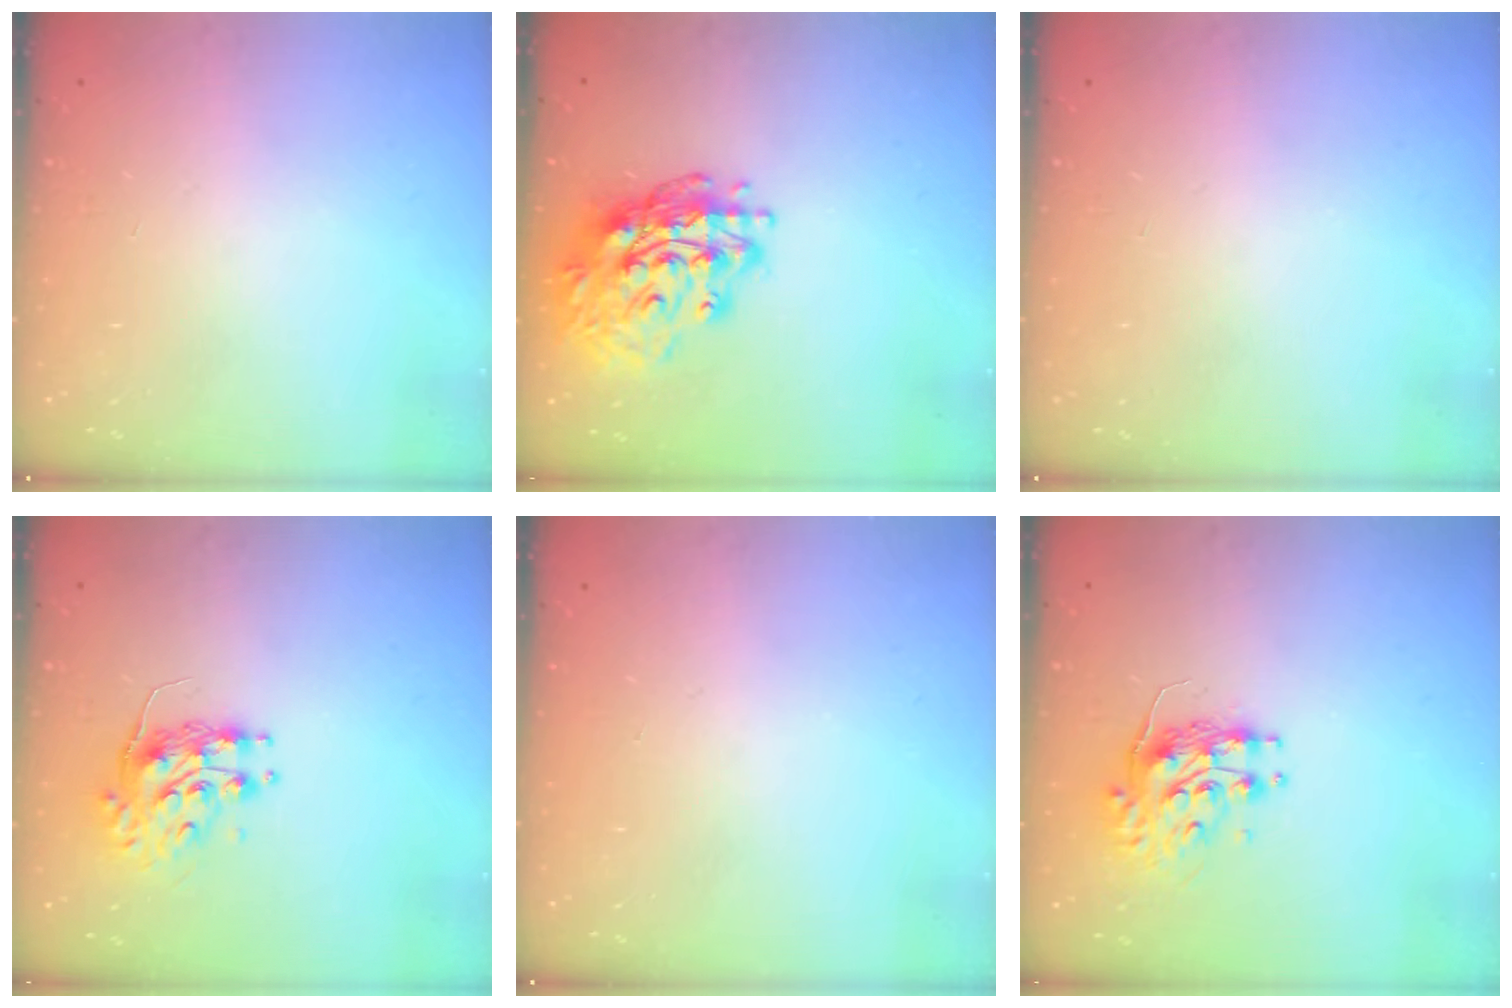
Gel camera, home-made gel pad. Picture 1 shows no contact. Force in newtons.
{"total": 17.4, "press": 17.3, "slide": 1.8}
{"total": 0.0}
{"total": 8.7, "press": 8.7, "slide": 0.8}
{"total": 0.0}
{"total": 8.2, "press": 8.2, "slide": 0.3}